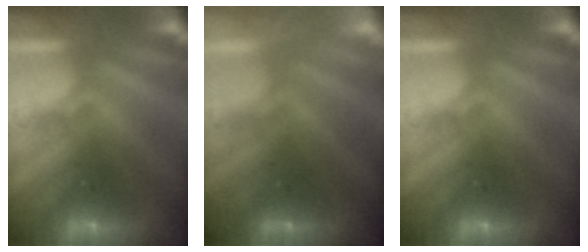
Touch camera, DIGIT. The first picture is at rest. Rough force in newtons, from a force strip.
{"total": 2.6}
{"total": 0.0}